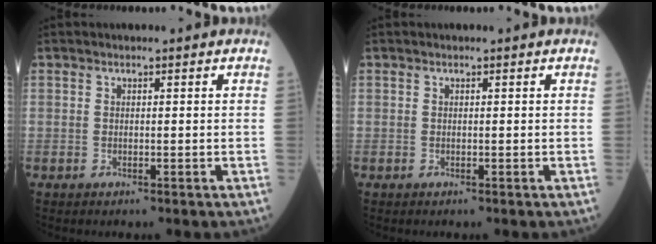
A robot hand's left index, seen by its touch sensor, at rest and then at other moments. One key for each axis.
{"total": 0.0}